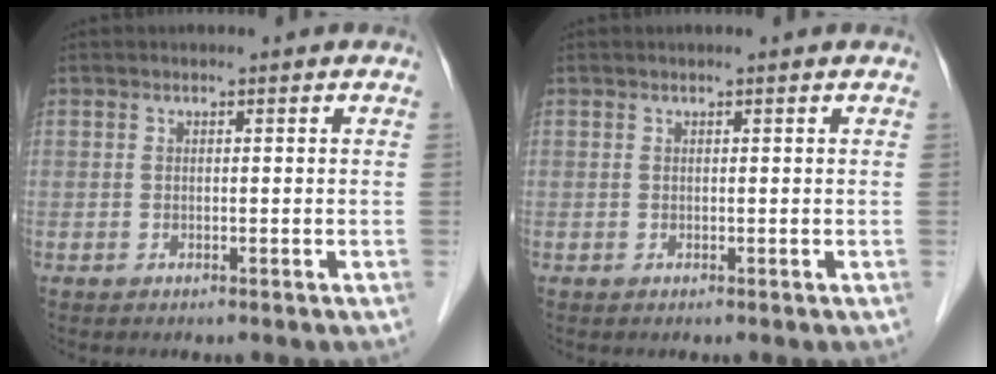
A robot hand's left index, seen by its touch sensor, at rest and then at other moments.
{"total": 0.5, "force": [0.5, -0.1, 0.2], "torque": [-0.005, 0.004, 0.011]}